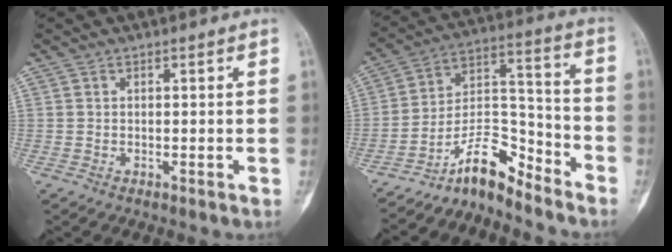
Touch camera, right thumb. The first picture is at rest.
{"total": 11.0, "force": [-9.3, 3.6, 4.6], "torque": [-0.067, 0.109, -0.174]}